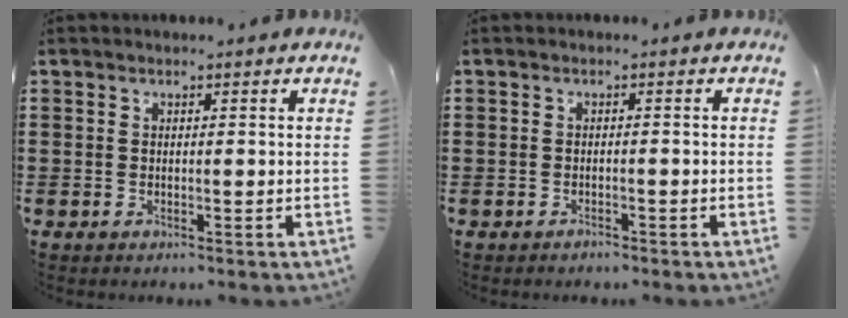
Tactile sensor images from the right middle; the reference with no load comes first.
{"total": 0.9, "force": [-0.8, 0.2, 0.0], "torque": [-0.003, 0.000, -0.018]}